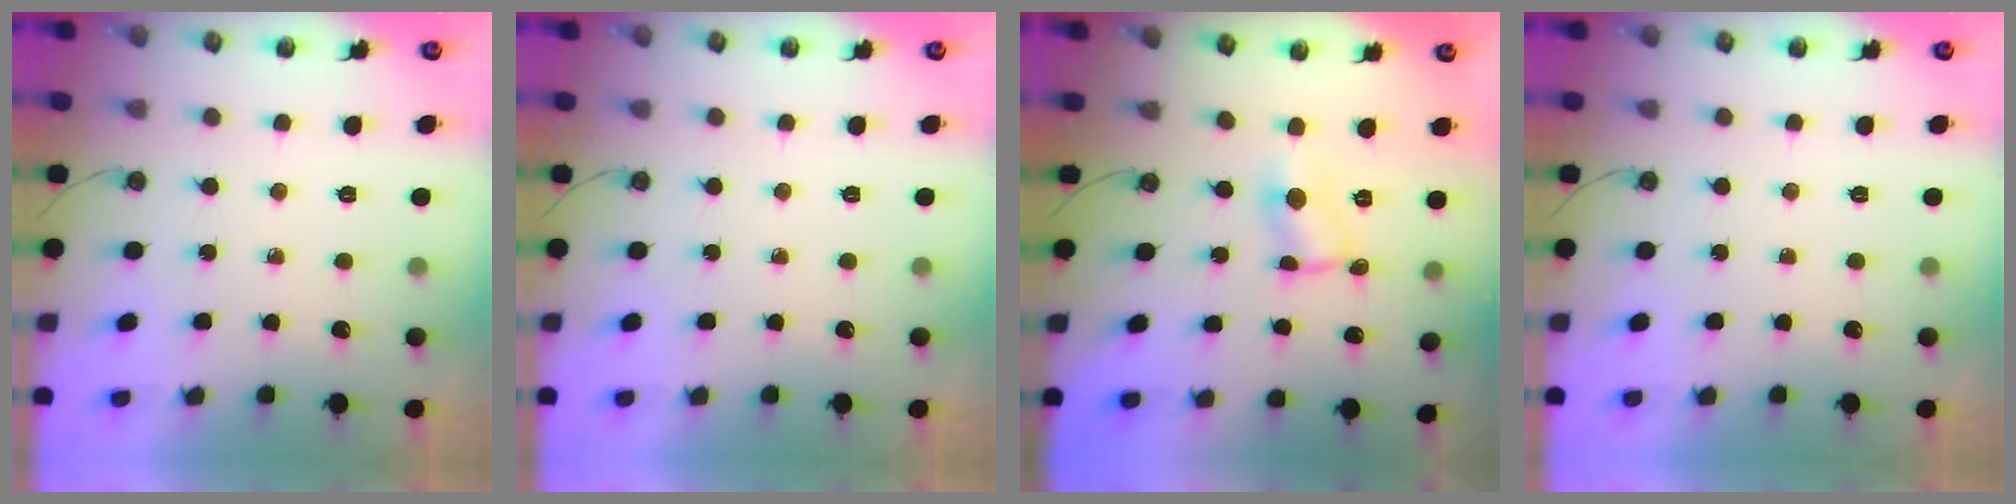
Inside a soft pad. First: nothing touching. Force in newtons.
{"total": 0.0}
{"total": 2.2, "press": 2.1, "slide": 0.3}
{"total": 0.0}